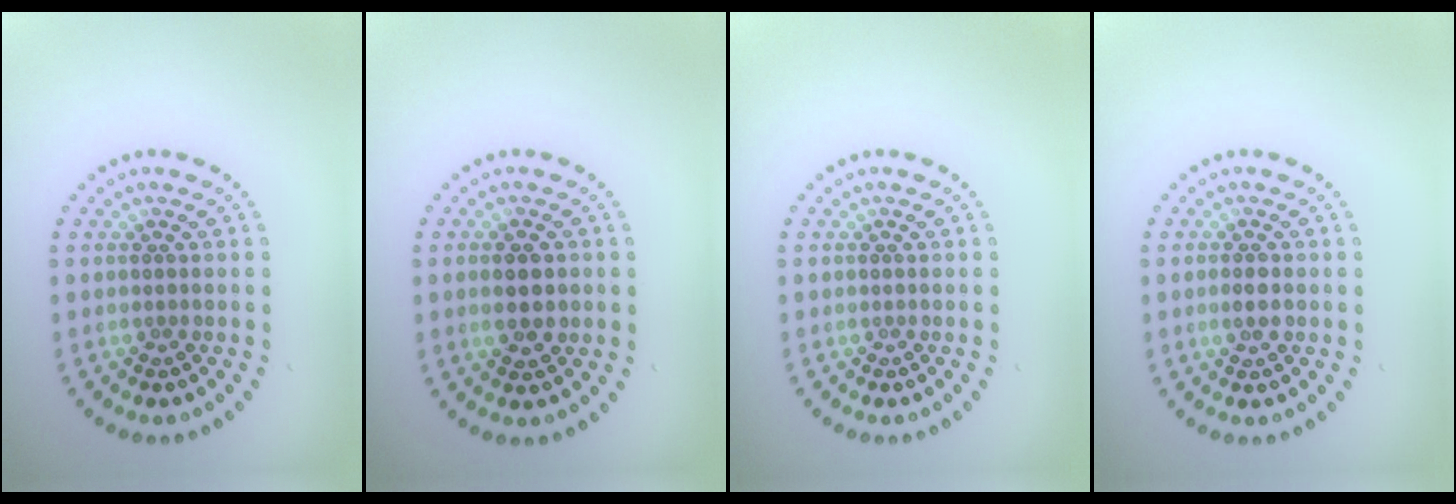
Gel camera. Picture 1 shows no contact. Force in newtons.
{"total": 2.6, "press": 2.6, "slide": 0.2}
{"total": 0.0}
{"total": 1.3, "press": 1.3, "slide": 0.0}